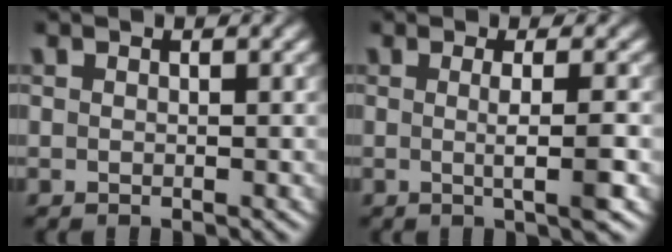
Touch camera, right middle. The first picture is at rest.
{"total": 3.1, "force": [-0.2, 0.6, 3.1], "torque": [-0.043, -0.003, -0.005]}